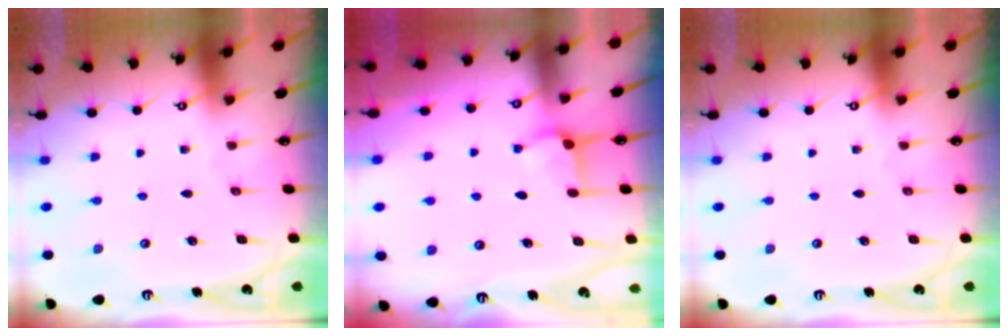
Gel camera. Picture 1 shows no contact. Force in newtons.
{"total": 3.0, "press": 2.9, "slide": 0.5}
{"total": 0.0}